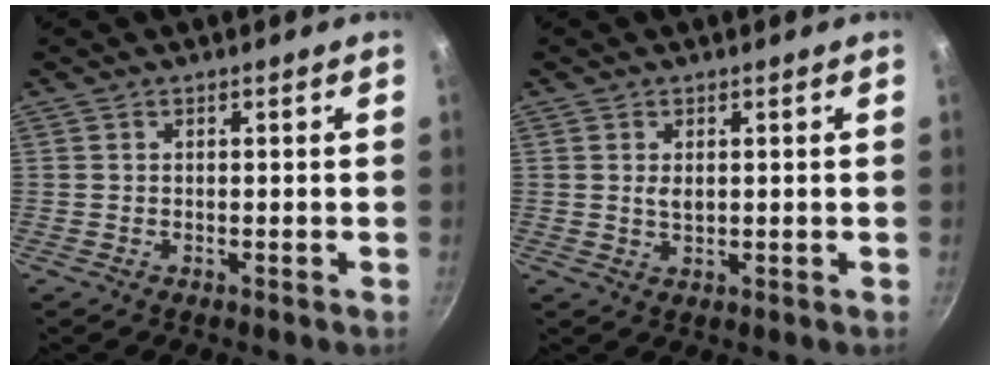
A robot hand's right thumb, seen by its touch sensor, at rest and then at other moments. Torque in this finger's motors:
{"motor_torque": [0.49, 0.06, -0.13, -0.02, -0.01]}